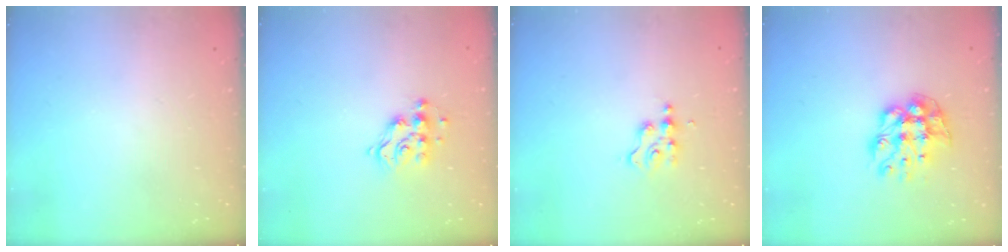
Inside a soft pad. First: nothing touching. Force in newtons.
{"total": 10.3, "press": 10.3, "slide": 0.4}
{"total": 2.8, "press": 2.8, "slide": 0.2}
{"total": 11.2, "press": 11.2, "slide": 0.9}